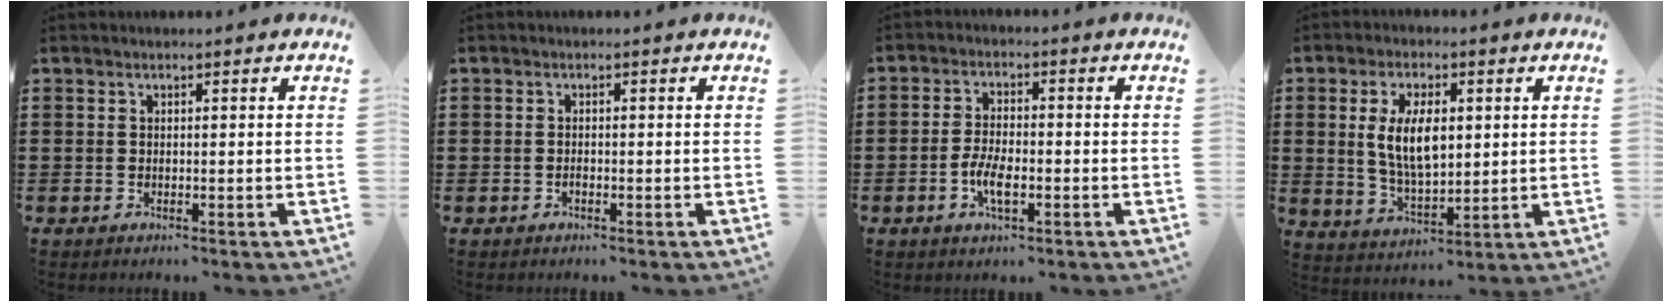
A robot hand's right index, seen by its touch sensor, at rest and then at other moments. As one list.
[{"total": 0.6, "force": [-0.4, 0.3, 0.3], "torque": [-0.006, -0.001, -0.007]}, {"total": 4.6, "force": [-1.7, 1.8, 3.9], "torque": [-0.084, 0.001, -0.035]}, {"total": 8.5, "force": [1.4, 4.2, 7.3], "torque": [-0.143, 0.008, 0.022]}]